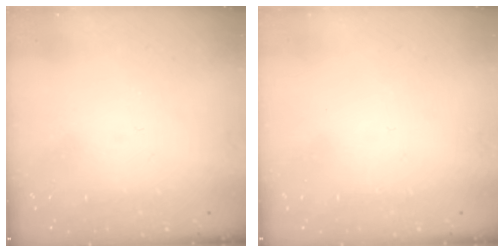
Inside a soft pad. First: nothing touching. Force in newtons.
{"total": 1.6, "press": 1.6, "slide": 0.1}